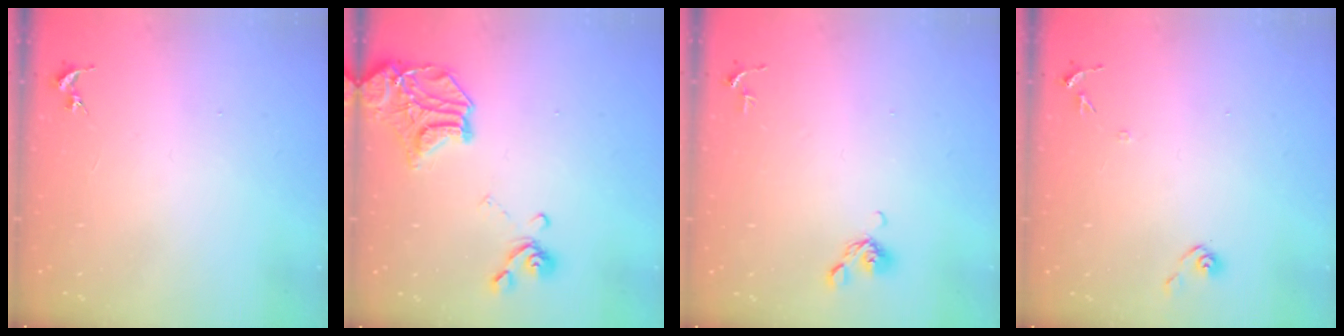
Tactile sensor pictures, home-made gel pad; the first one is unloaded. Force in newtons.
{"total": 15.3, "press": 15.2, "slide": 1.8}
{"total": 5.9, "press": 5.7, "slide": 1.5}
{"total": 6.6, "press": 6.6, "slide": 0.5}